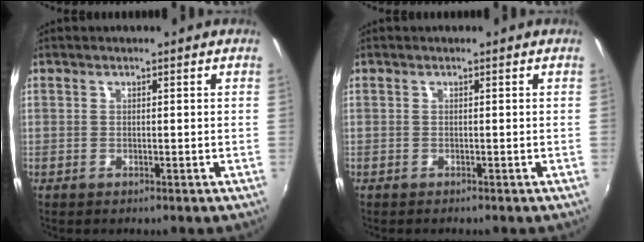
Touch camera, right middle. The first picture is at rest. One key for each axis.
{"total": 0.0}